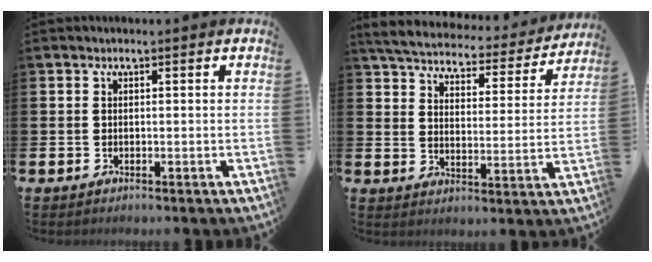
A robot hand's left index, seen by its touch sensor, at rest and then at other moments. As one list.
[{"total": 5.3, "force": [5.0, 1.1, 1.5], "torque": [-0.059, -0.035, 0.082]}]